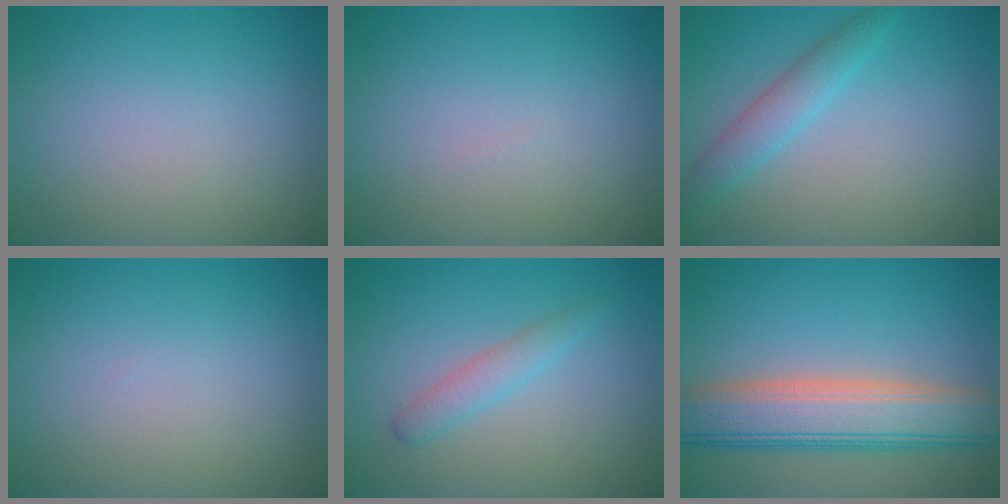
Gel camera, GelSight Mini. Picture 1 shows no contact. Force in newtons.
{"total": 0.0}
{"total": 2.6, "press": 2.6, "slide": 0.0}
{"total": 0.0}
{"total": 1.9, "press": 1.9, "slide": 0.1}
{"total": 7.9, "press": 7.9, "slide": 0.4}